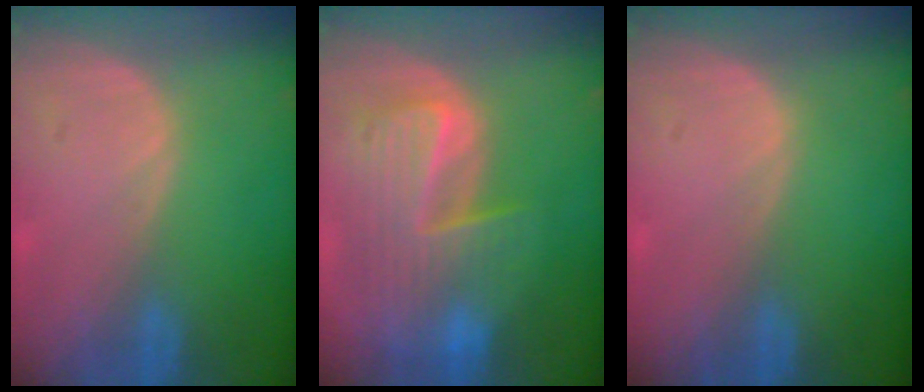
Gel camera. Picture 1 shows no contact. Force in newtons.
{"total": 10.0, "press": 8.7, "slide": 5.0}
{"total": 0.0}